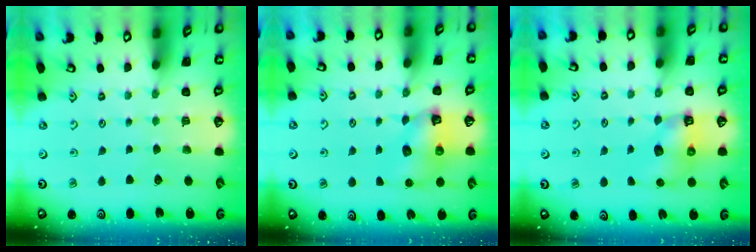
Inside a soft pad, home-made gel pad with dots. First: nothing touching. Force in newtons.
{"total": 7.0, "press": 7.0, "slide": 0.9}
{"total": 6.6, "press": 6.5, "slide": 1.0}